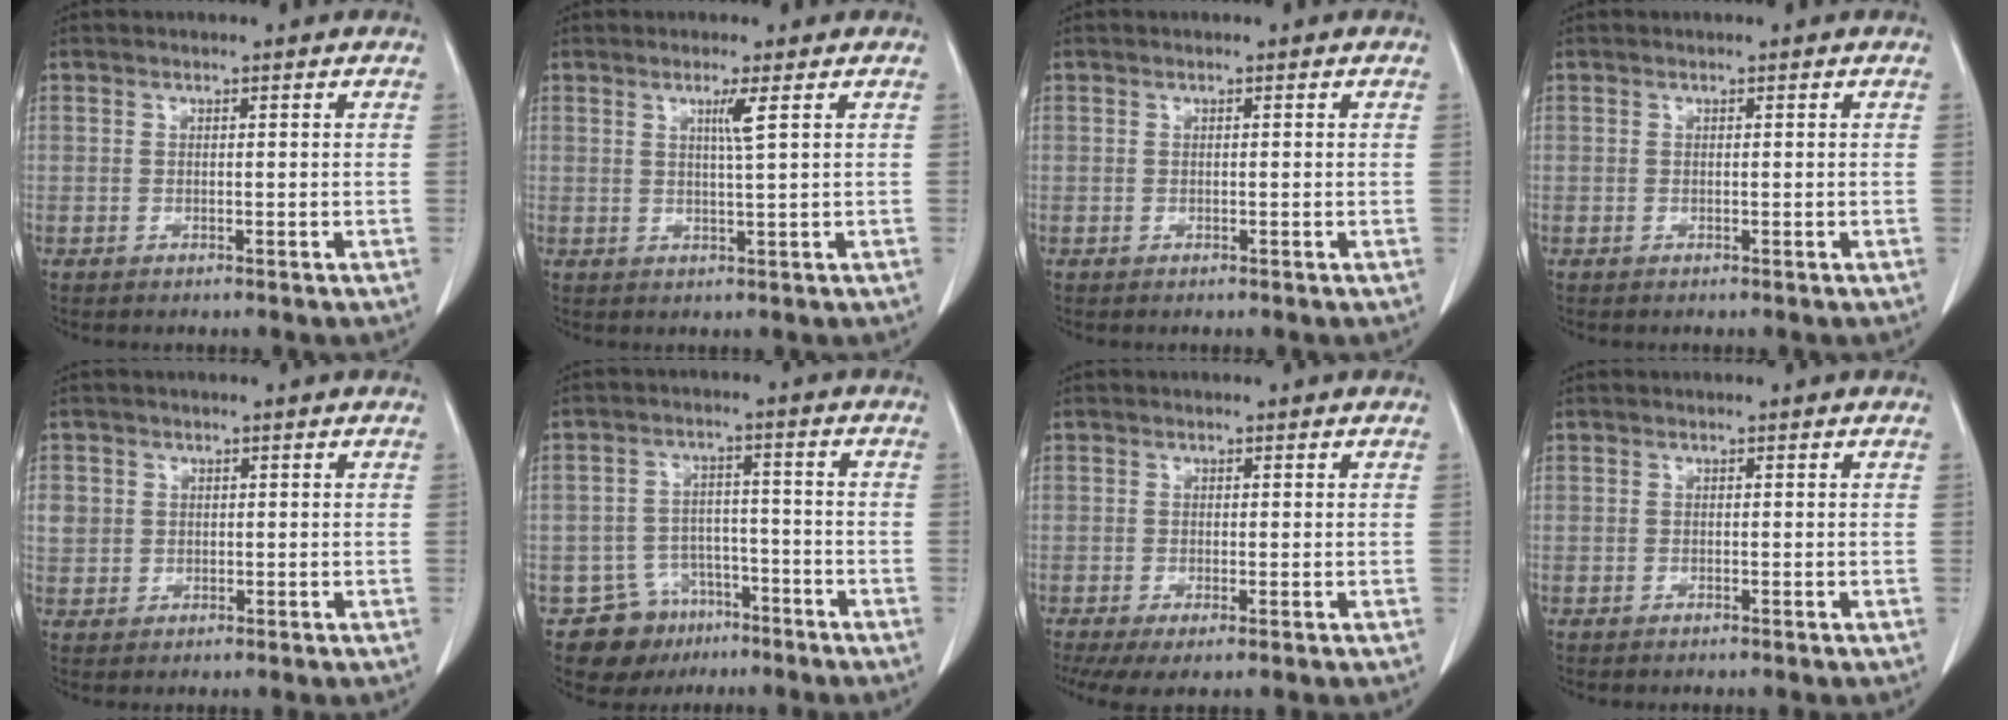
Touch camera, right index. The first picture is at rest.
{"total": 2.5, "force": [1.0, -0.7, 2.2], "torque": [-0.043, -0.005, 0.020]}
{"total": 0.0}
{"total": 0.0}
{"total": 3.6, "force": [0.8, 3.3, 1.0], "torque": [-0.019, 0.007, 0.020]}
{"total": 8.4, "force": [-5.5, 6.3, 1.1], "torque": [-0.015, 0.021, -0.079]}
{"total": 4.6, "force": [-2.7, 1.2, 3.6], "torque": [-0.064, -0.016, -0.049]}
{"total": 0.0}